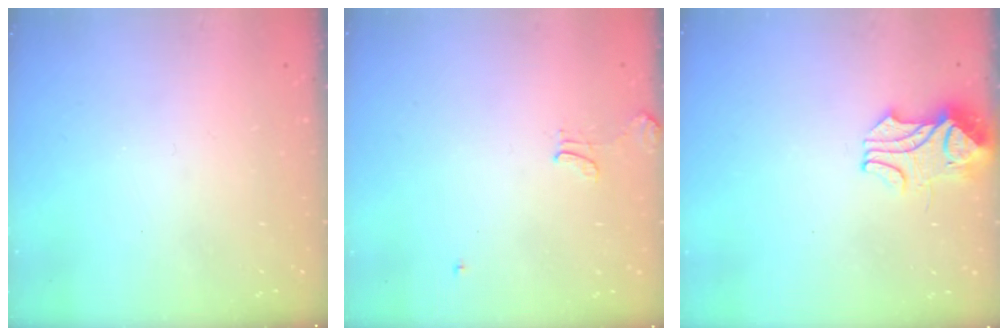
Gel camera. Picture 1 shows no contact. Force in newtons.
{"total": 1.3, "press": 1.2, "slide": 0.5}
{"total": 2.1, "press": 2.0, "slide": 0.9}